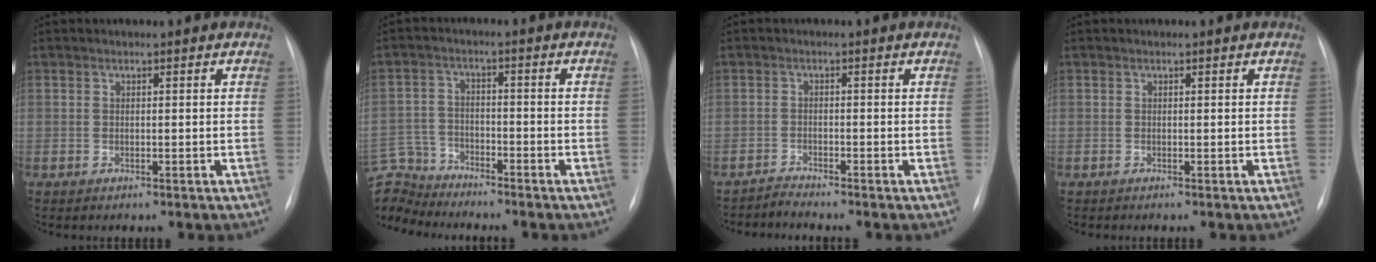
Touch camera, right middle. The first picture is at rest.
{"total": 10.0, "force": [-9.3, 3.4, 0.7], "torque": [-0.039, 0.015, -0.180]}
{"total": 1.6, "force": [-1.5, -0.4, -0.5], "torque": [0.012, -0.011, -0.029]}
{"total": 0.0}